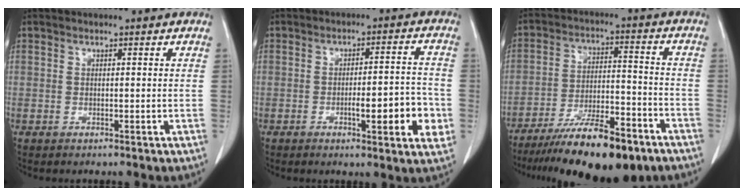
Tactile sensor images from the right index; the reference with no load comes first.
{"total": 8.9, "force": [-2.4, 1.4, 8.4], "torque": [-0.110, 0.005, -0.030]}
{"total": 17.0, "force": [-12.7, 3.7, 10.7], "torque": [-0.155, -0.008, -0.207]}